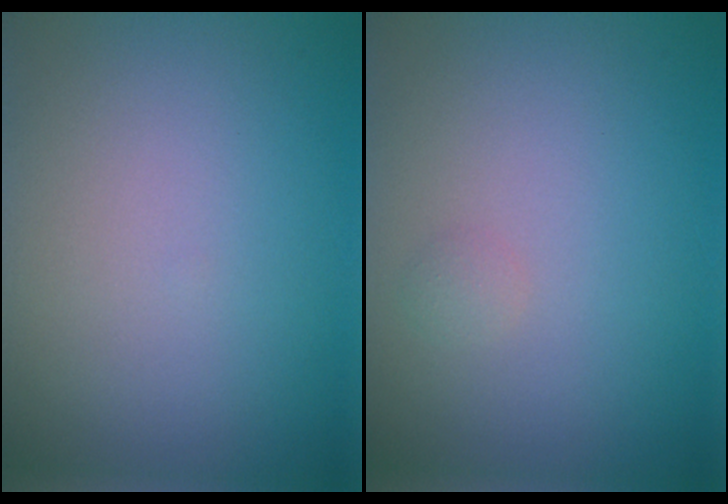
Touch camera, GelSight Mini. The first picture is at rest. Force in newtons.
{"total": 0.6, "press": 0.6, "slide": 0.0}